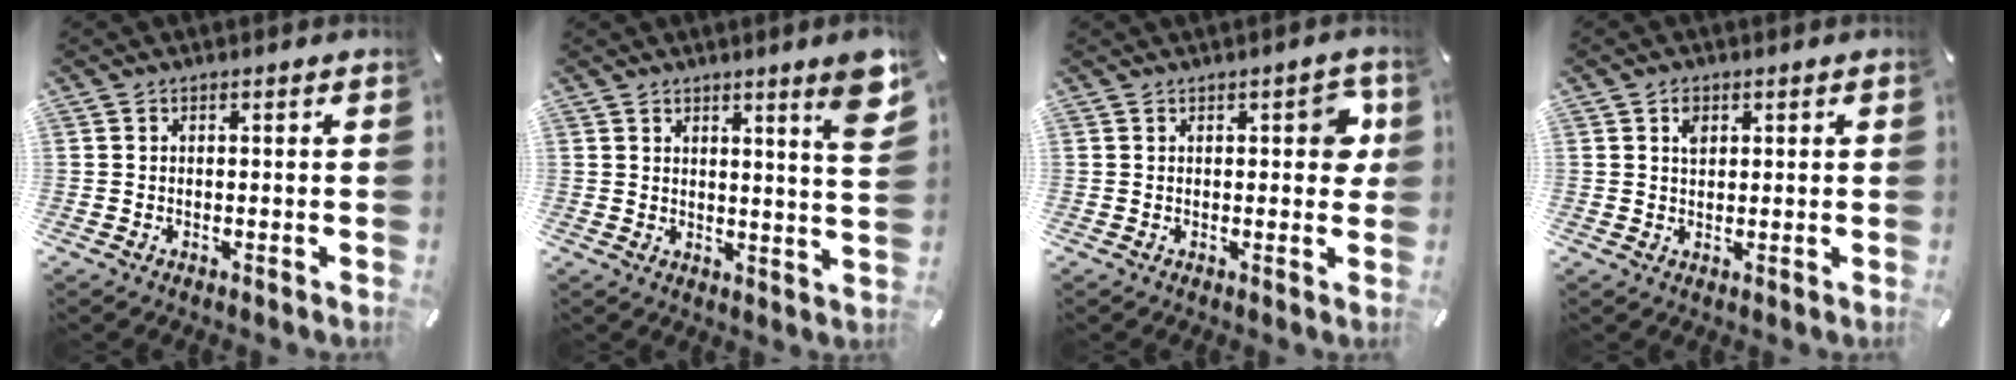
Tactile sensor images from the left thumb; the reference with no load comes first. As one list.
[{"total": 7.5, "force": [4.6, 0.5, 5.9], "torque": [-0.082, -0.035, 0.071]}, {"total": 4.9, "force": [1.2, 2.5, 4.1], "torque": [-0.041, -0.005, 0.011]}, {"total": 2.5, "force": [1.0, 1.8, 1.4], "torque": [-0.015, -0.002, 0.014]}]